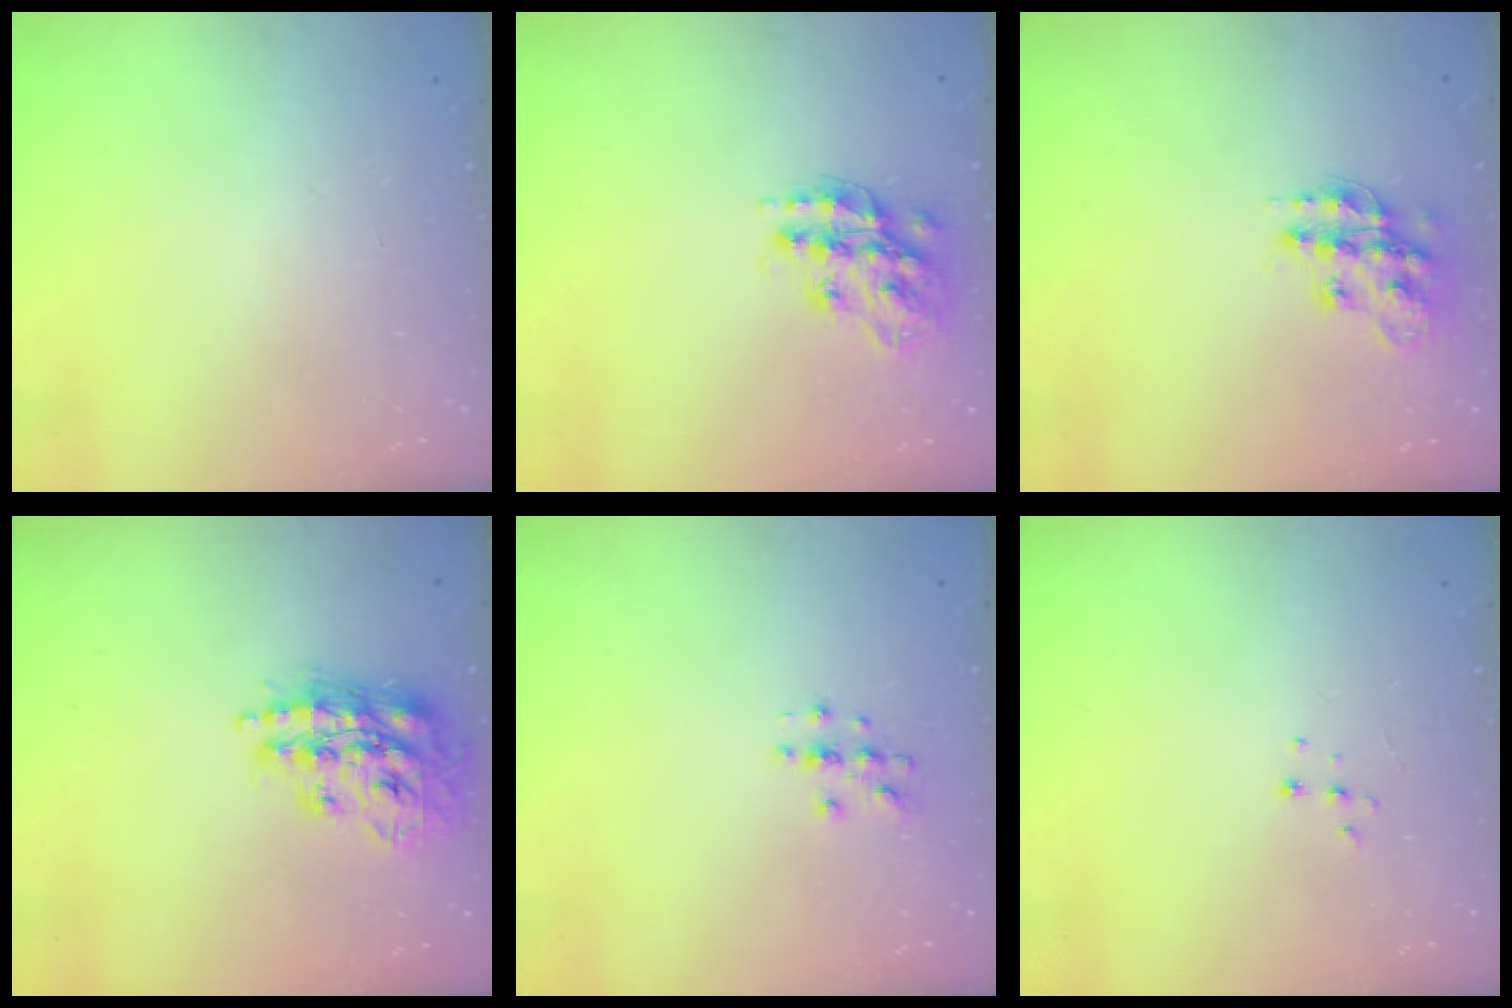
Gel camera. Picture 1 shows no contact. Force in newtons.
{"total": 16.3, "press": 16.3, "slide": 0.8}
{"total": 14.9, "press": 14.9, "slide": 0.9}
{"total": 17.5, "press": 17.5, "slide": 1.2}
{"total": 3.0, "press": 3.0, "slide": 0.3}
{"total": 4.9, "press": 4.9, "slide": 0.7}